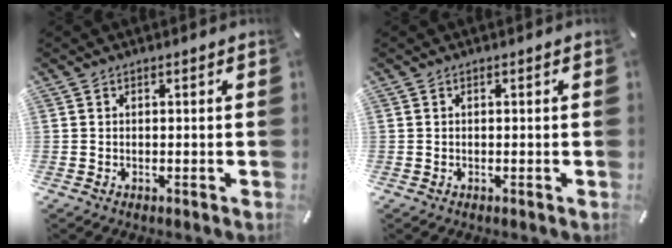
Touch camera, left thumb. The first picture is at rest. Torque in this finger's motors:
{"motor_torque": [0.00, 0.00, -0.01, 0.00, 0.00]}